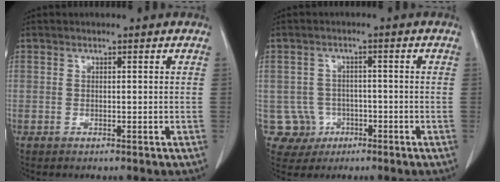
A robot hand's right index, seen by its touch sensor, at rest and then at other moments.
{"total": 4.9, "force": [-1.5, 4.7, -0.1], "torque": [0.008, 0.013, -0.019]}